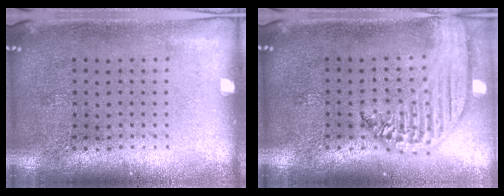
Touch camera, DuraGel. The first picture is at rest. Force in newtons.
{"total": 2.6, "press": 2.1, "slide": 1.4}